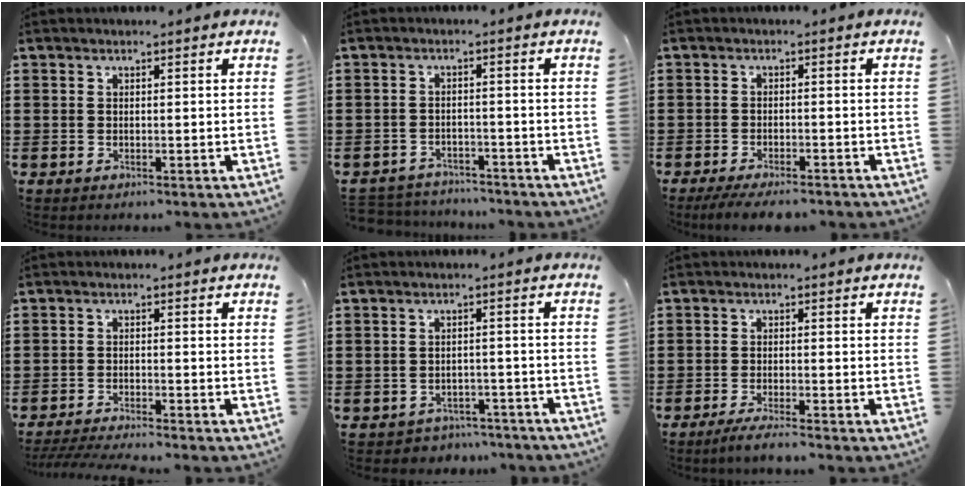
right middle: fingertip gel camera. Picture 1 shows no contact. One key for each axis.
{"total": 2.9, "fx": -2.9, "fy": 0.4, "fz": -0.3, "tx": -0.005, "ty": -0.003, "tz": -0.064}
{"total": 3.0, "fx": -2.8, "fy": 0.1, "fz": 1.1, "tx": -0.028, "ty": -0.006, "tz": -0.055}
{"total": 2.8, "fx": -2.7, "fy": -0.3, "fz": 0.8, "tx": -0.021, "ty": -0.006, "tz": -0.056}
{"total": 2.6, "fx": -2.5, "fy": 0.6, "fz": -0.2, "tx": -0.006, "ty": 0.001, "tz": -0.056}
{"total": 2.2, "fx": -1.8, "fy": -0.2, "fz": 1.2, "tx": -0.018, "ty": 0.002, "tz": -0.034}